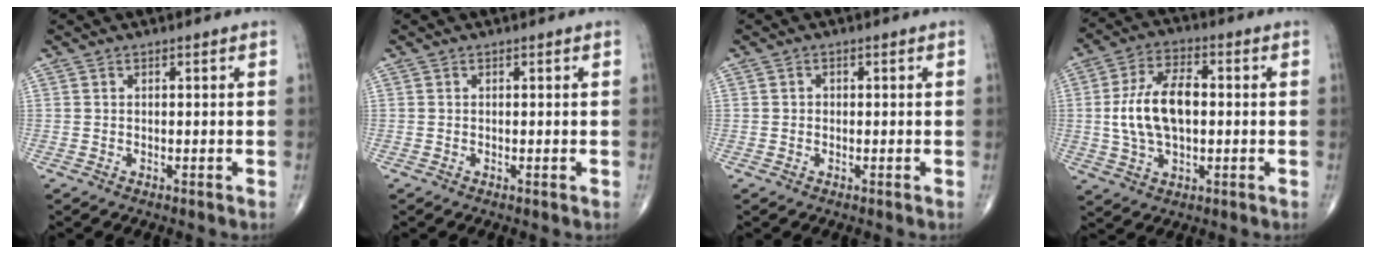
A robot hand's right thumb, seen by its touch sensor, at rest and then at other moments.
{"total": 0.0}
{"total": 0.7, "force": [-0.1, 0.7, 0.2], "torque": [0.002, 0.002, -0.004]}
{"total": 12.5, "force": [0.1, 6.8, 10.5], "torque": [-0.198, 0.016, 0.003]}